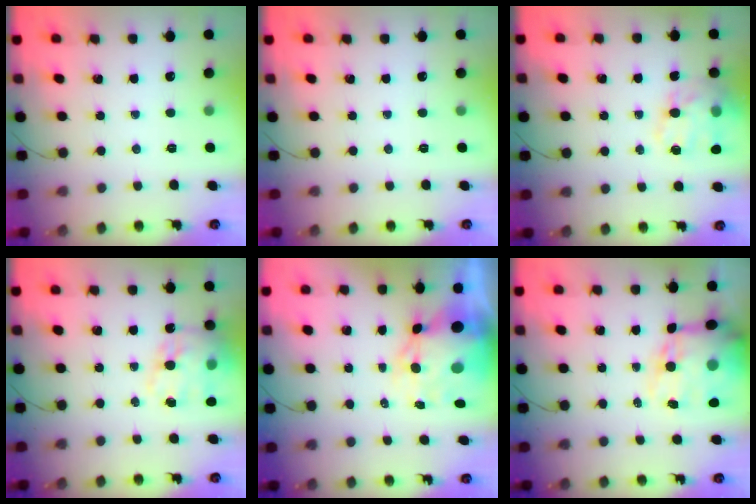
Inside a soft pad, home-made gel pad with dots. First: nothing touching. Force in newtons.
{"total": 0.0}
{"total": 16.9, "press": 16.5, "slide": 3.4}
{"total": 17.1, "press": 16.6, "slide": 4.2}
{"total": 13.6, "press": 13.2, "slide": 3.1}
{"total": 17.4, "press": 16.9, "slide": 4.2}